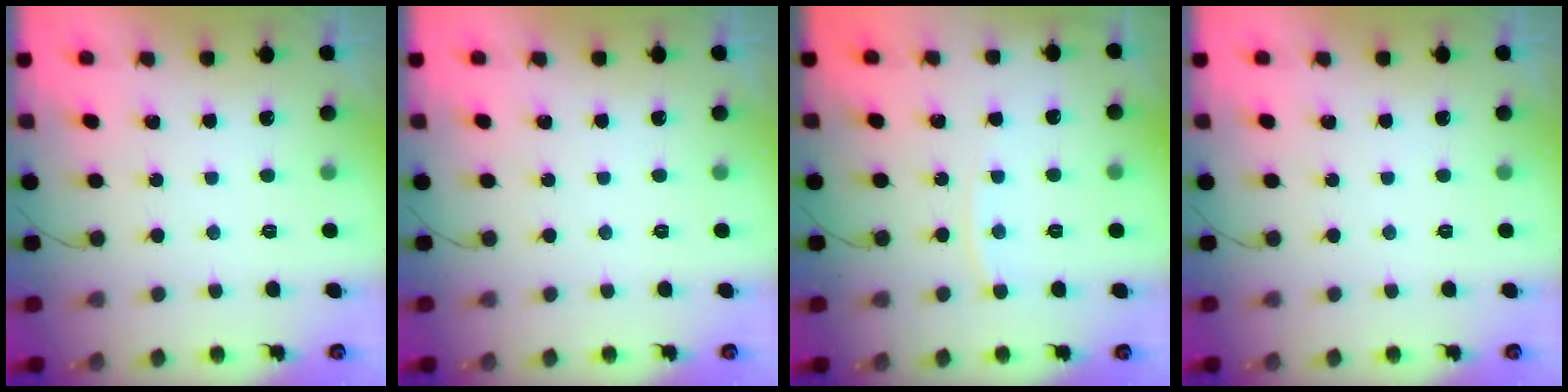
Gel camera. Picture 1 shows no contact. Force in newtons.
{"total": 0.0}
{"total": 4.5, "press": 4.5, "slide": 0.7}
{"total": 0.0}